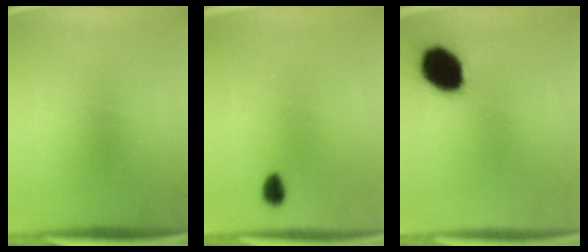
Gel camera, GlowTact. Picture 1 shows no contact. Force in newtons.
{"total": 3.0}
{"total": 13.3}